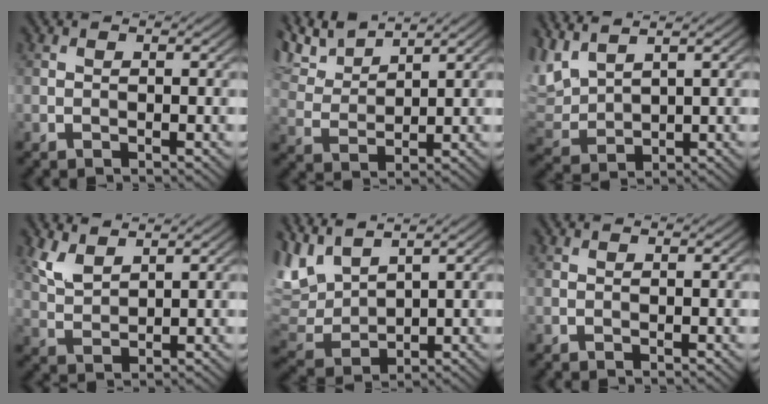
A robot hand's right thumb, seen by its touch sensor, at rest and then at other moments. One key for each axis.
{"total": 6.3, "fx": 5.1, "fy": 1.6, "fz": 3.2, "tx": -0.082, "ty": 0.011, "tz": 0.105}
{"total": 5.6, "fx": 4.5, "fy": 1.7, "fz": 2.8, "tx": -0.085, "ty": 0.010, "tz": 0.094}
{"total": 3.9, "fx": 2.7, "fy": 1.5, "fz": 2.4, "tx": -0.067, "ty": -0.001, "tz": 0.063}
{"total": 7.7, "fx": 5.6, "fy": 2.7, "fz": 4.6, "tx": -0.139, "ty": 0.009, "tz": 0.114}
{"total": 0.0}